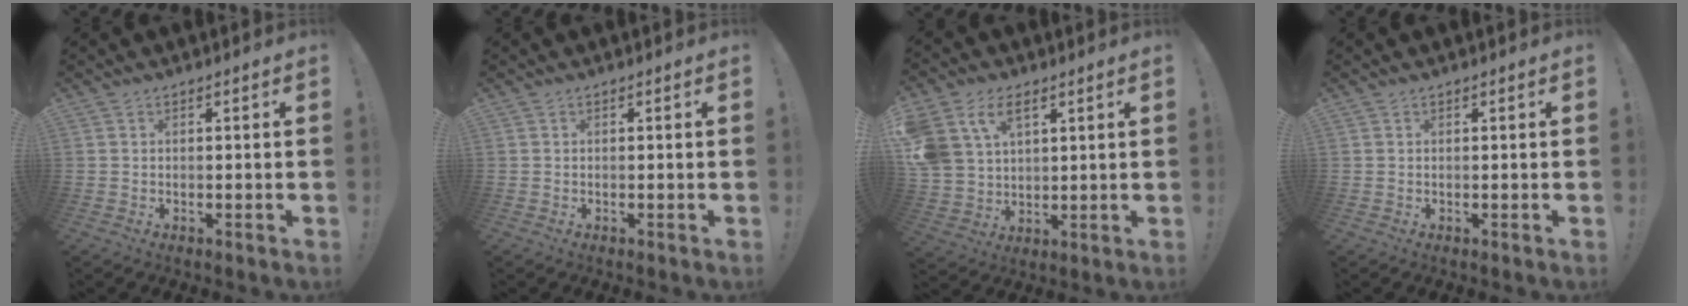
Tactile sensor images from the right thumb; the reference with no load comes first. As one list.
[{"total": 0.0}, {"total": 12.0, "force": [6.2, 8.1, 6.2], "torque": [-0.127, -0.027, 0.125]}, {"total": 0.0}]